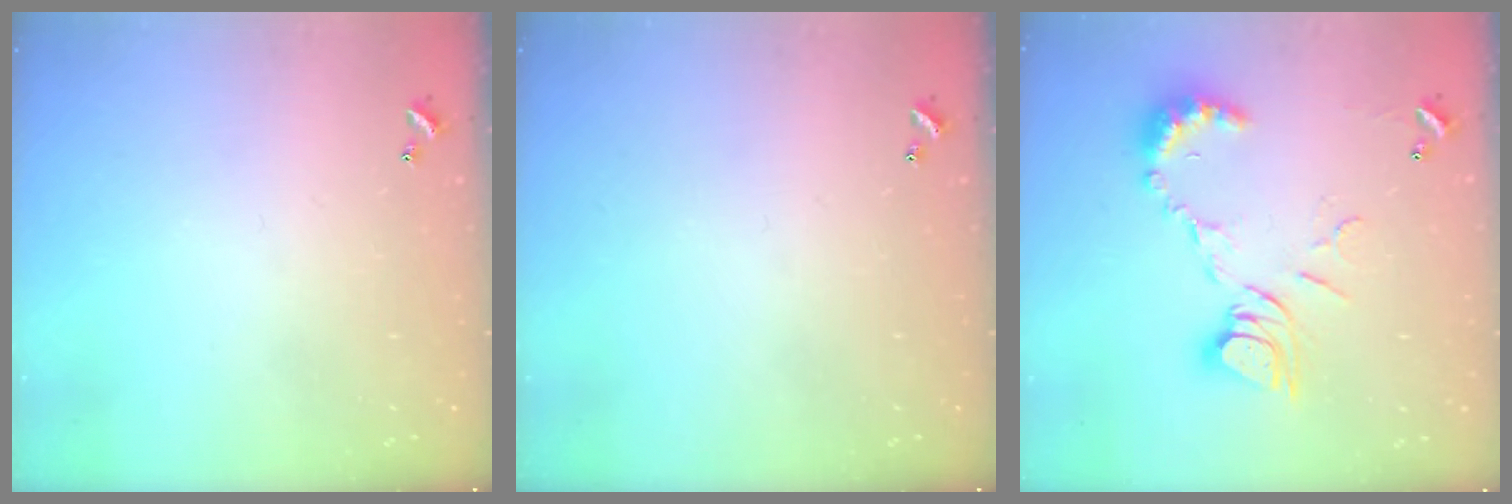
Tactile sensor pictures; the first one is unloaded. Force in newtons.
{"total": 0.0}
{"total": 11.6, "press": 11.5, "slide": 1.0}